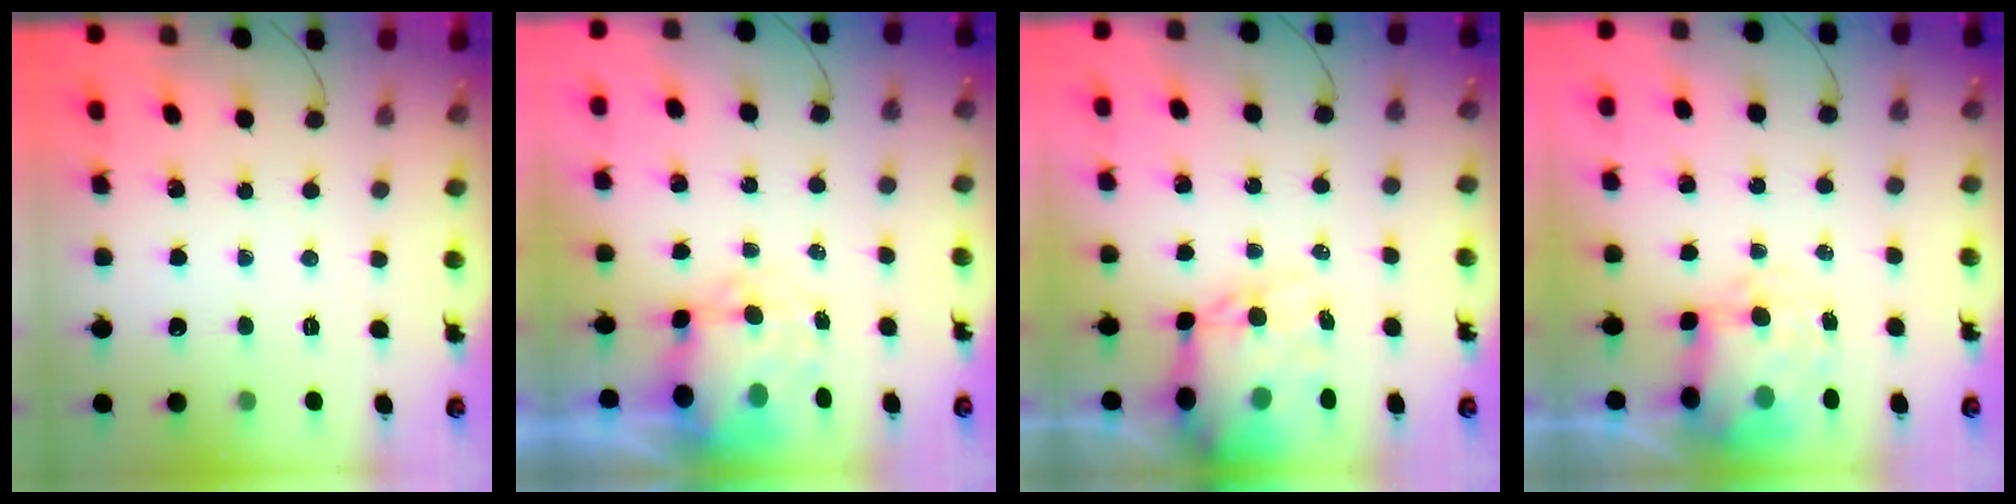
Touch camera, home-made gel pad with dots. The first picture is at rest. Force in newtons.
{"total": 8.9, "press": 8.7, "slide": 1.9}
{"total": 14.6, "press": 14.1, "slide": 3.6}
{"total": 8.5, "press": 8.3, "slide": 1.9}